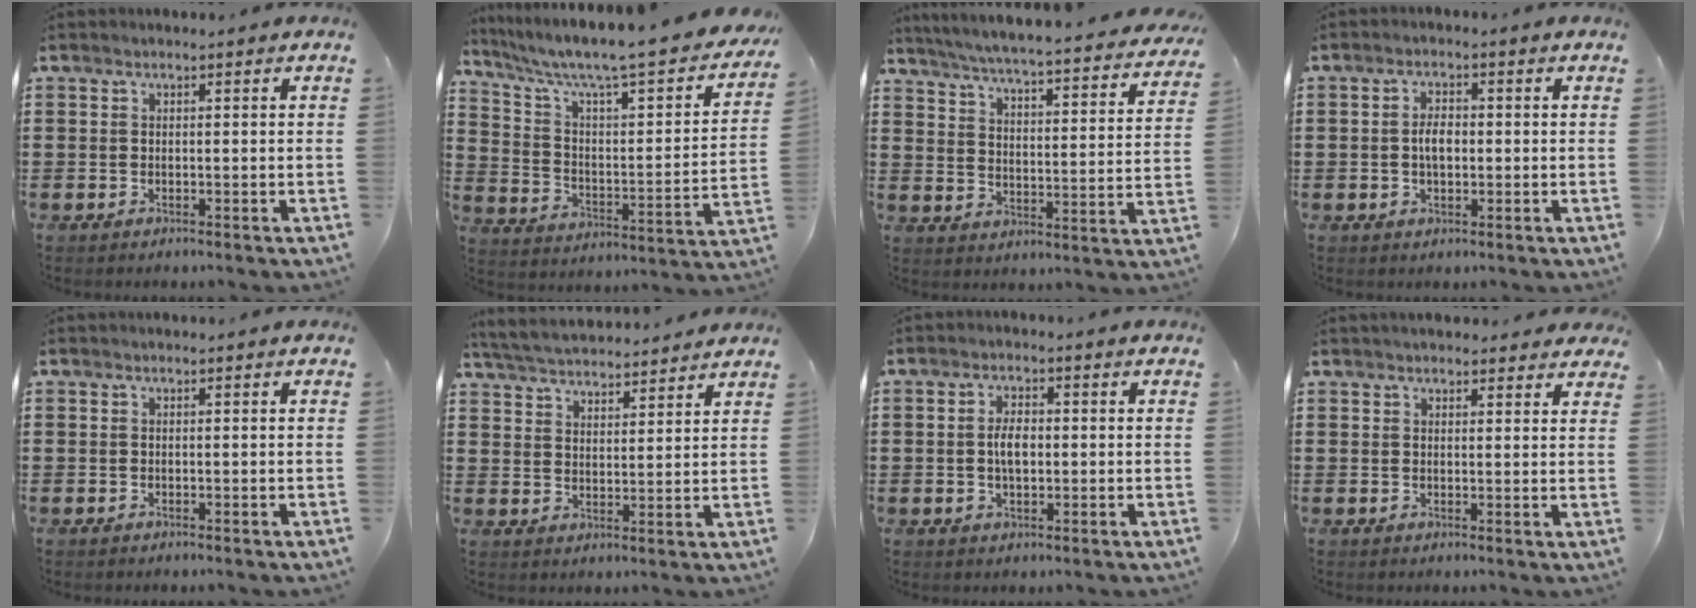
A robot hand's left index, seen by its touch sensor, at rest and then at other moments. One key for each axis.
{"total": 6.9, "fx": 5.3, "fy": 0.8, "fz": 4.2, "tx": -0.107, "ty": -0.049, "tz": 0.082}
{"total": 4.6, "fx": 4.2, "fy": -0.4, "fz": 1.7, "tx": -0.056, "ty": -0.040, "tz": 0.064}
{"total": 3.0, "fx": -0.1, "fy": 1.5, "fz": 2.6, "tx": -0.052, "ty": 0.005, "tz": -0.003}
{"total": 0.0}
{"total": 4.6, "fx": 4.6, "fy": 0.2, "fz": 0.5, "tx": -0.031, "ty": -0.024, "tz": 0.080}
{"total": 3.6, "fx": 0.0, "fy": 1.7, "fz": 3.2, "tx": -0.063, "ty": 0.004, "tz": -0.001}
{"total": 2.3, "fx": 2.2, "fy": 0.6, "fz": 0.4, "tx": -0.013, "ty": 0.001, "tz": 0.042}